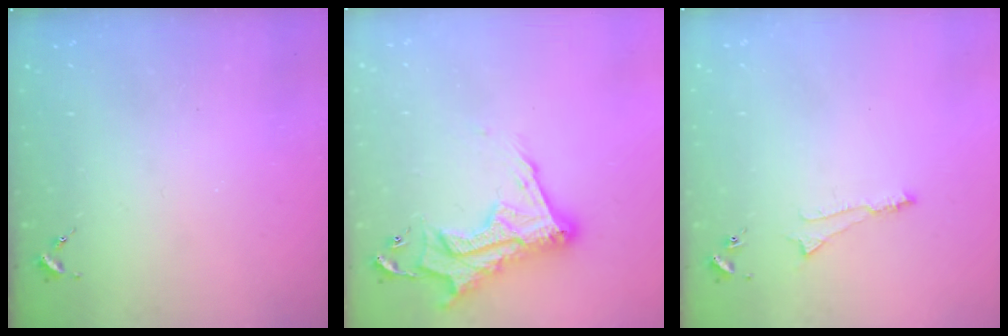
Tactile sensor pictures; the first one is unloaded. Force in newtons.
{"total": 16.1, "press": 16.1, "slide": 1.3}
{"total": 6.8, "press": 6.8, "slide": 0.6}